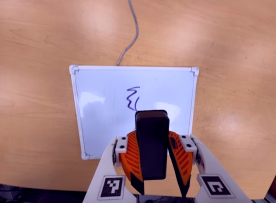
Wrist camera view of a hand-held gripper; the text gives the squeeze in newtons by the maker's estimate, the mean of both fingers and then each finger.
{"total": 10.9, "left": 11.2, "right": 10.6}